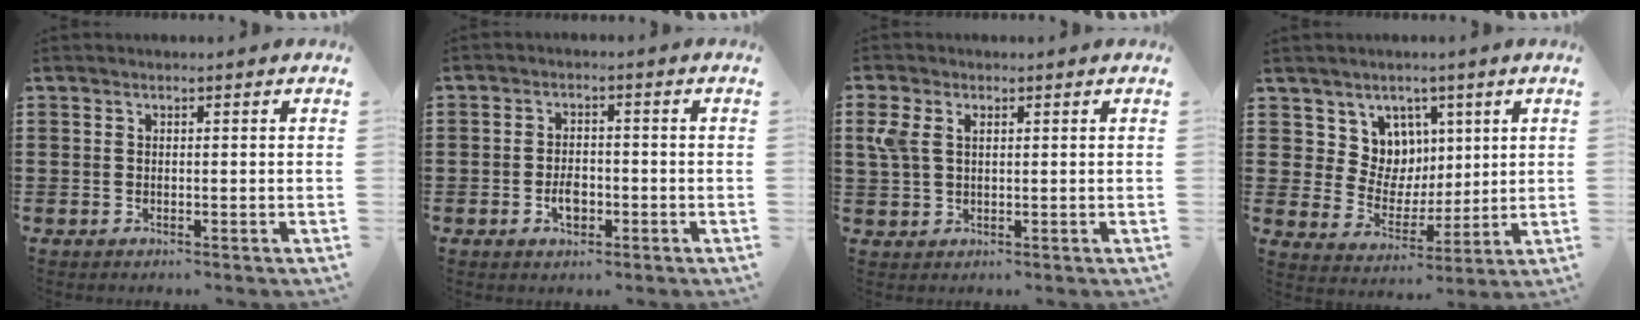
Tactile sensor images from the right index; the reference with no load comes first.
{"total": 3.5, "force": [-1.2, 2.0, 2.6], "torque": [-0.040, -0.001, -0.022]}
{"total": 3.5, "force": [1.3, 2.2, 2.3], "torque": [-0.068, 0.002, 0.018]}
{"total": 7.5, "force": [3.7, 6.4, 1.0], "torque": [-0.055, -0.017, 0.073]}